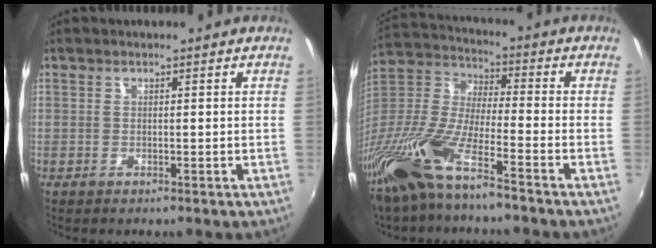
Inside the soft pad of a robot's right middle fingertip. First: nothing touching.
{"total": 18.3, "force": [-12.4, 3.2, 13.1], "torque": [-0.285, -0.027, -0.251]}